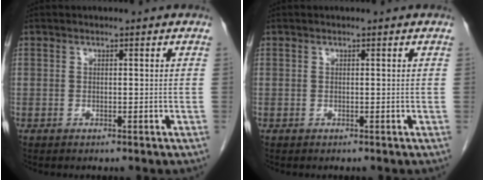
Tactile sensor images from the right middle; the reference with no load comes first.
{"total": 0.0}